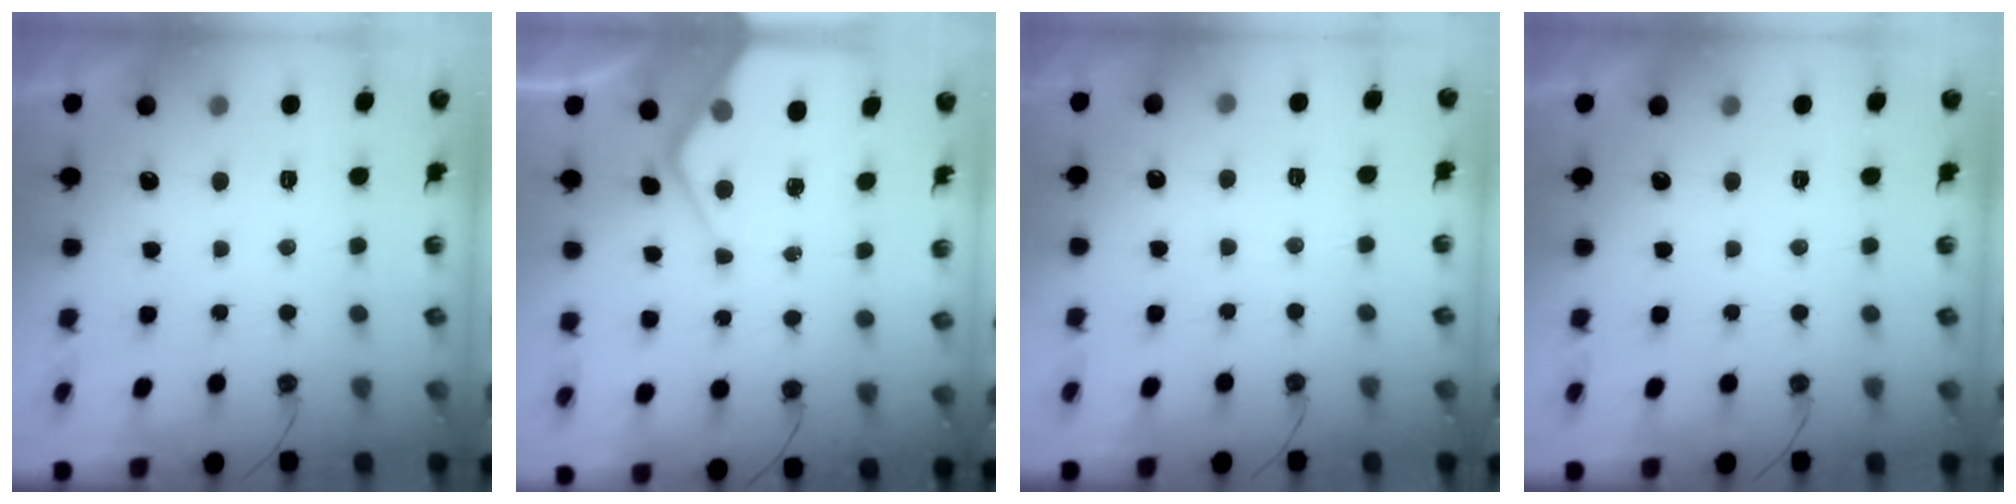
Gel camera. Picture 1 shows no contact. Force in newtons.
{"total": 8.9, "press": 8.9, "slide": 1.1}
{"total": 3.2, "press": 3.2, "slide": 0.6}
{"total": 0.0}